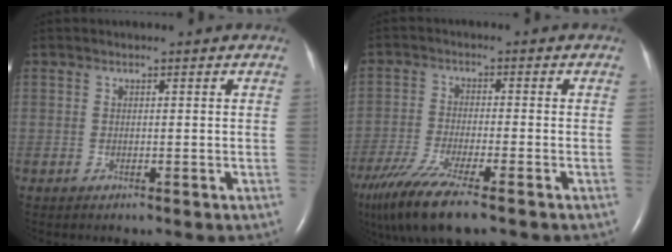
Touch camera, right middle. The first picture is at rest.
{"total": 12.4, "force": [-8.9, 1.5, 8.5], "torque": [-0.174, -0.032, -0.157]}